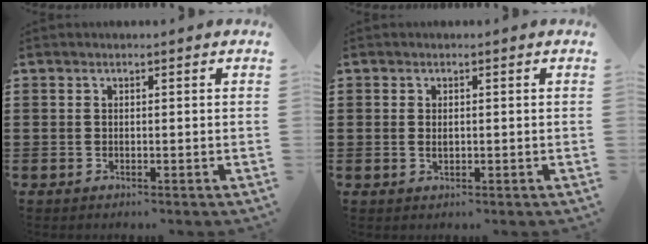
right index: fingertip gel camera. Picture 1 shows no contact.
{"total": 1.2, "force": [0.1, 0.7, 1.0], "torque": [-0.020, 0.004, 0.001]}